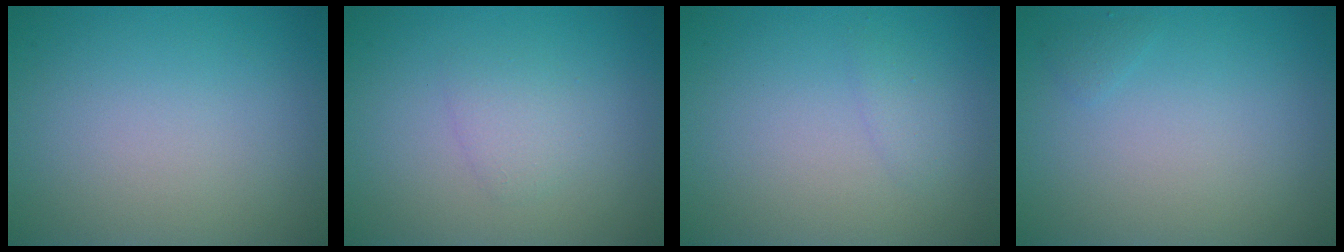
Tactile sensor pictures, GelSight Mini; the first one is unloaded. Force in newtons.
{"total": 1.5, "press": 1.5, "slide": 0.1}
{"total": 0.9, "press": 0.9, "slide": 0.1}
{"total": 0.5, "press": 0.5, "slide": 0.1}